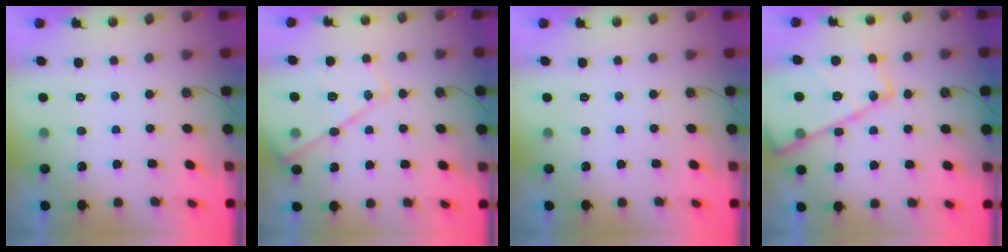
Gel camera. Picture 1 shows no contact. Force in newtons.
{"total": 16.0, "press": 15.9, "slide": 1.5}
{"total": 0.0}
{"total": 22.4, "press": 22.3, "slide": 2.1}